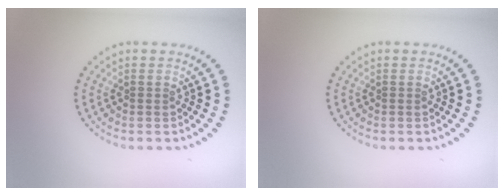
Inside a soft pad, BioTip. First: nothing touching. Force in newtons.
{"total": 0.0}